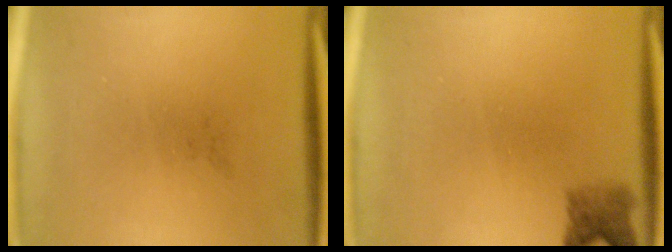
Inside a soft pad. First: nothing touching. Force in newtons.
{"total": 2.7}